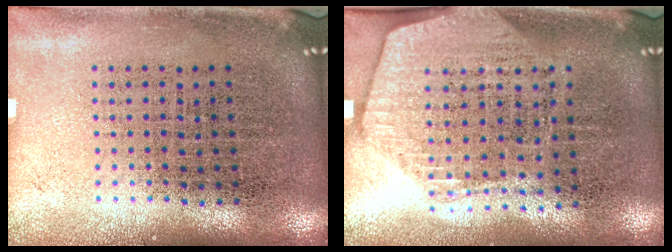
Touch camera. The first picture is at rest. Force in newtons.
{"total": 1.8, "press": 1.6, "slide": 0.8}